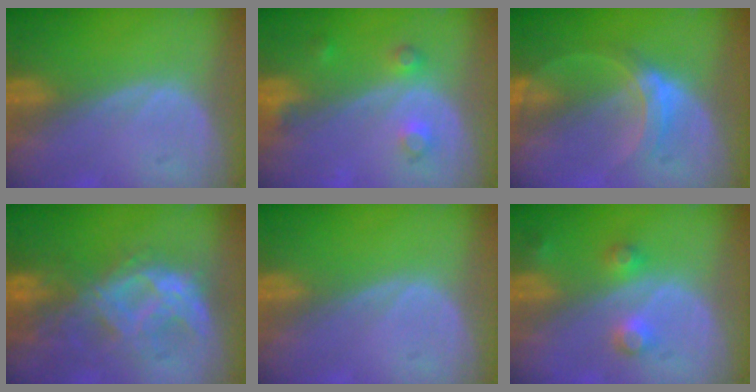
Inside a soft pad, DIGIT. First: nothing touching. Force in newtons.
{"total": 3.5, "press": 3.2, "slide": 1.3}
{"total": 5.2, "press": 5.0, "slide": 1.4}
{"total": 8.8, "press": 8.6, "slide": 2.1}
{"total": 0.0}
{"total": 3.6, "press": 3.4, "slide": 1.1}